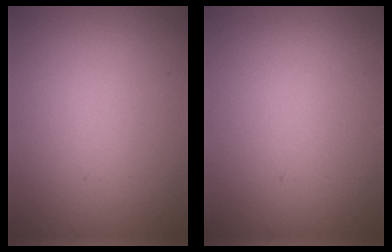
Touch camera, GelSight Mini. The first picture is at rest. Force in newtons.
{"total": 0.0}